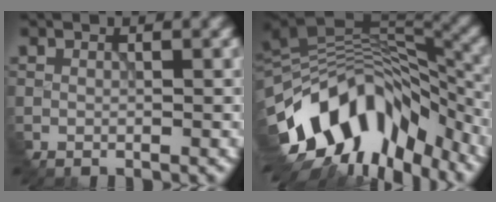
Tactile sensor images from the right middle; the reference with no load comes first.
{"total": 13.8, "force": [-6.7, 7.7, 9.3], "torque": [-0.179, 0.018, -0.111]}